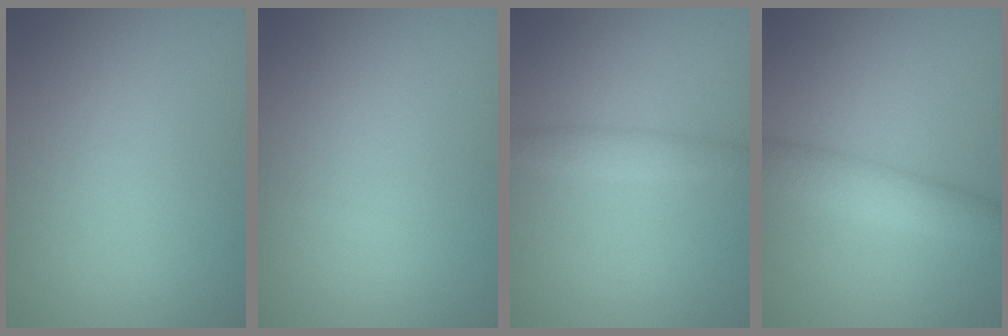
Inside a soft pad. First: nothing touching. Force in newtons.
{"total": 0.0}
{"total": 1.8, "press": 1.8, "slide": 0.1}
{"total": 3.4, "press": 3.4, "slide": 0.0}